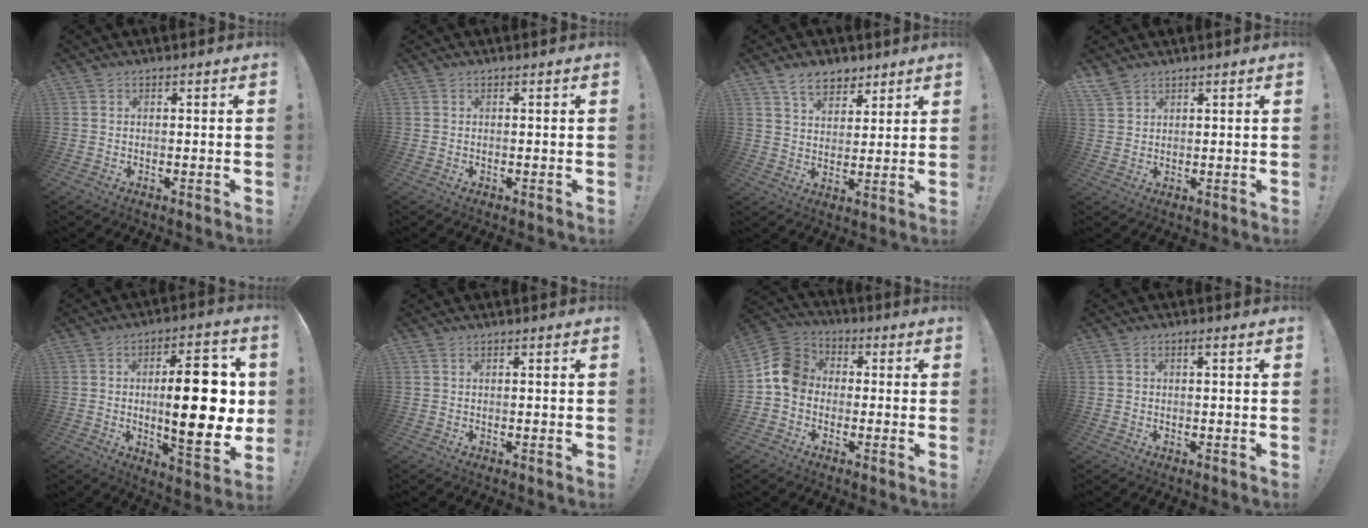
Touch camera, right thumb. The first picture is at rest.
{"total": 0.0}
{"total": 8.7, "force": [6.0, 5.2, 3.6], "torque": [-0.058, -0.029, 0.115]}
{"total": 3.7, "force": [3.2, 1.5, 1.2], "torque": [-0.022, -0.018, 0.062]}
{"total": 20.6, "force": [1.2, 6.8, 19.4], "torque": [-0.276, -0.008, 0.018]}
{"total": 0.6, "force": [0.5, 0.0, 0.3], "torque": [-0.006, -0.001, 0.009]}
{"total": 10.8, "force": [-0.9, 9.1, 5.7], "torque": [-0.080, 0.028, -0.013]}
{"total": 1.1, "force": [-0.1, 0.5, 0.9], "torque": [-0.020, 0.004, 0.000]}